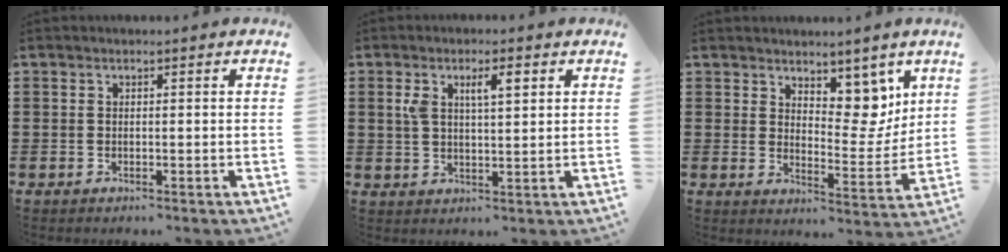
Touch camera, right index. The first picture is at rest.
{"total": 4.7, "force": [1.7, 1.7, 4.0], "torque": [-0.076, 0.006, 0.025]}
{"total": 7.8, "force": [5.6, 4.0, 3.7], "torque": [-0.057, -0.031, 0.096]}